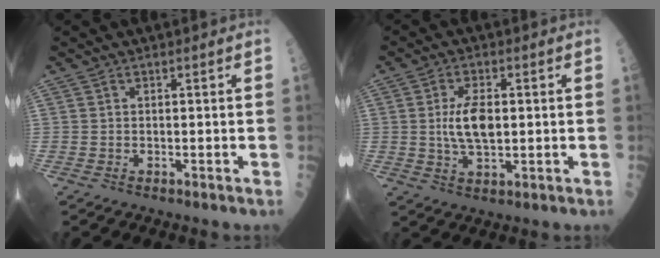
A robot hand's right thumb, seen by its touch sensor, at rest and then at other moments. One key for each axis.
{"total": 7.3, "fx": 0.4, "fy": 3.4, "fz": 6.4, "tx": -0.118, "ty": -0.003, "tz": 0.008}